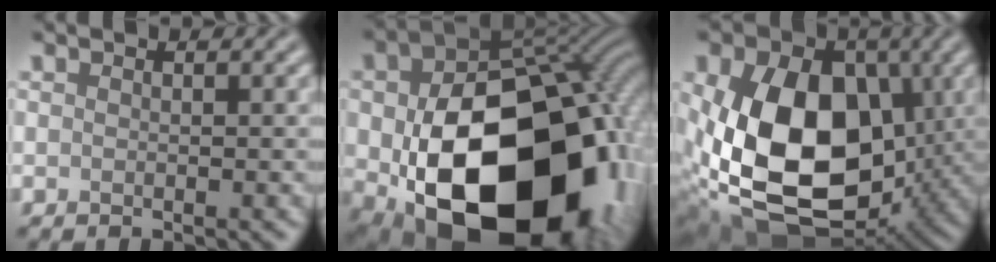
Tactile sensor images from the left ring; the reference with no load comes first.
{"total": 22.7, "force": [-4.6, 16.2, 15.1], "torque": [-0.302, -0.092, -0.011]}
{"total": 15.5, "force": [0.0, 10.5, 11.4], "torque": [-0.213, -0.021, -0.004]}